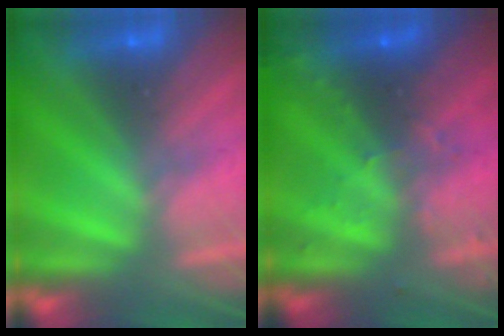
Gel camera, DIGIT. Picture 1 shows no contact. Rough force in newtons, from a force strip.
{"total": 3.0}